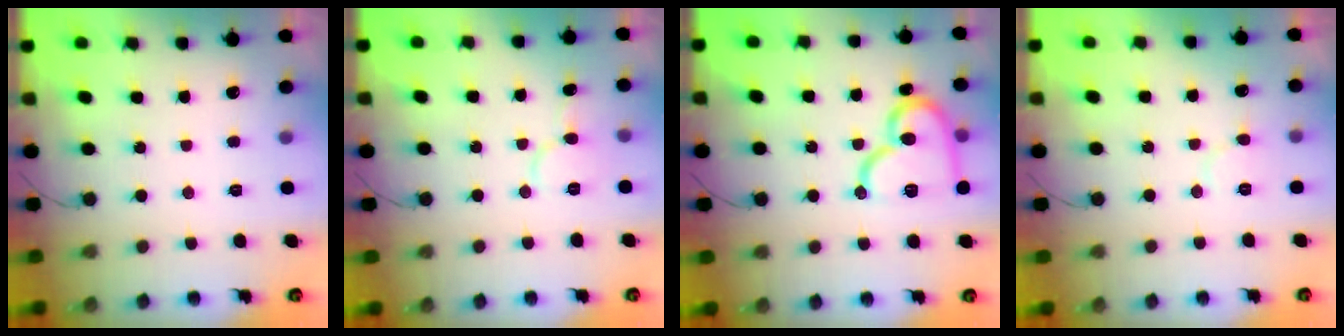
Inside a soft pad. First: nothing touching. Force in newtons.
{"total": 6.3, "press": 6.3, "slide": 0.6}
{"total": 17.9, "press": 17.8, "slide": 1.7}
{"total": 6.0, "press": 6.0, "slide": 0.7}